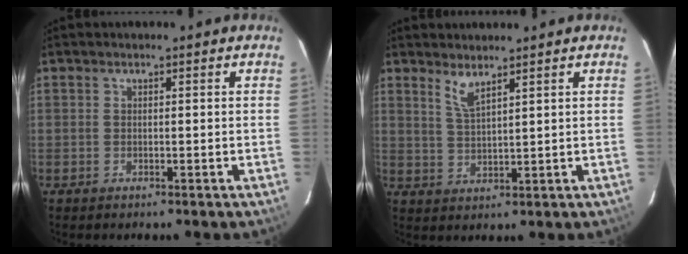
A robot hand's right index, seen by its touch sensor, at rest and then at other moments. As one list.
[{"total": 3.9, "force": [3.1, 0.4, 2.3], "torque": [-0.049, -0.004, 0.063]}]